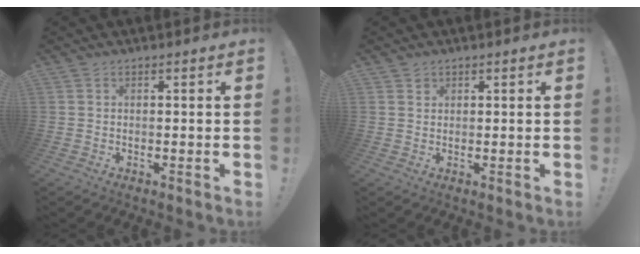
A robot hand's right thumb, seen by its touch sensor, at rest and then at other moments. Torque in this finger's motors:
{"motor_torque": [-0.23, 0.07, -0.22, 0.17, -0.17]}